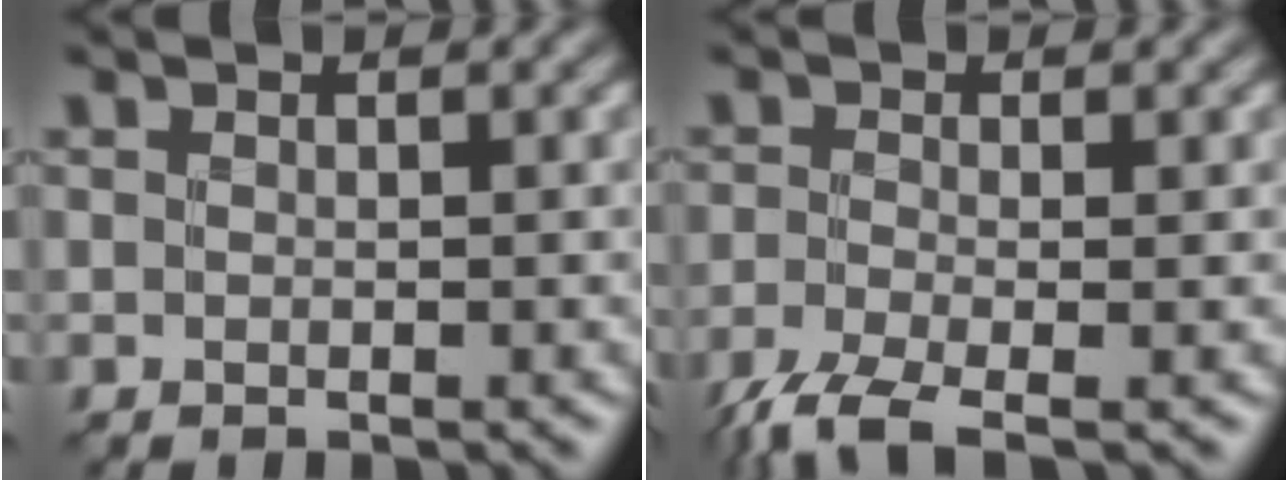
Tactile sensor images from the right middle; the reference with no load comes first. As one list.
[{"total": 4.0, "force": [-2.8, 0.9, 2.7], "torque": [-0.058, -0.011, -0.066]}]